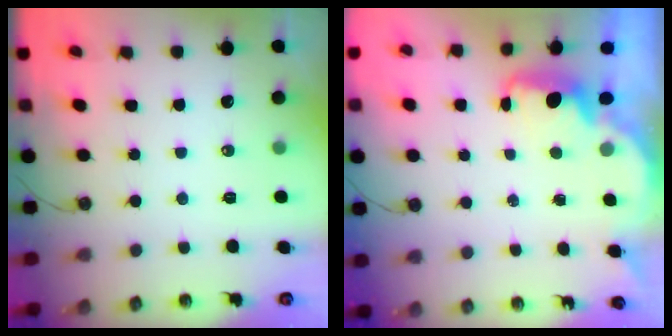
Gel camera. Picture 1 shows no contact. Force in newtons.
{"total": 2.3, "press": 2.2, "slide": 0.6}